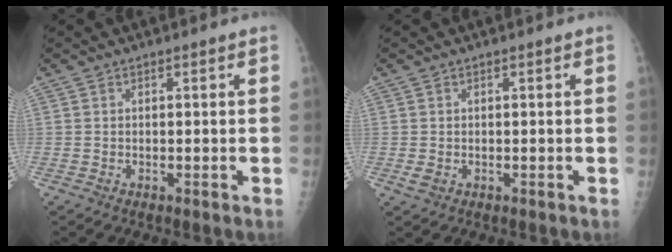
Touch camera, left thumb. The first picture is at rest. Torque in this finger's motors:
{"motor_torque": [0.03, 0.25, 0.14, 0.06, 0.03]}